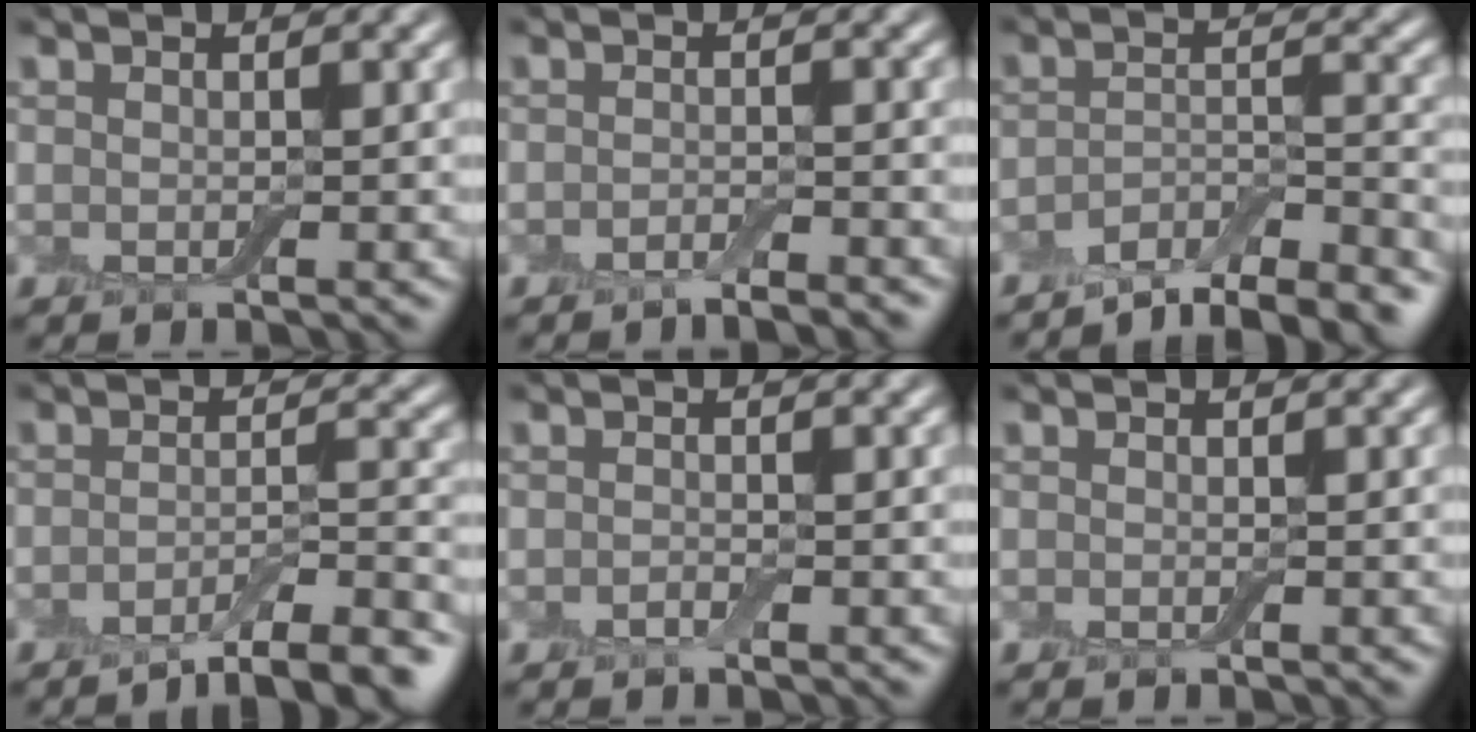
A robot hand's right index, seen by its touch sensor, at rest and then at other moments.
{"total": 1.6, "force": [-1.4, 0.0, 0.7], "torque": [-0.012, -0.001, -0.026]}
{"total": 7.5, "force": [-6.4, 1.9, 3.4], "torque": [-0.053, -0.002, -0.102]}
{"total": 6.9, "force": [-5.1, 1.6, 4.3], "torque": [-0.062, 0.002, -0.080]}
{"total": 0.6, "force": [-0.4, 0.2, 0.3], "torque": [-0.008, 0.001, -0.009]}
{"total": 0.0}